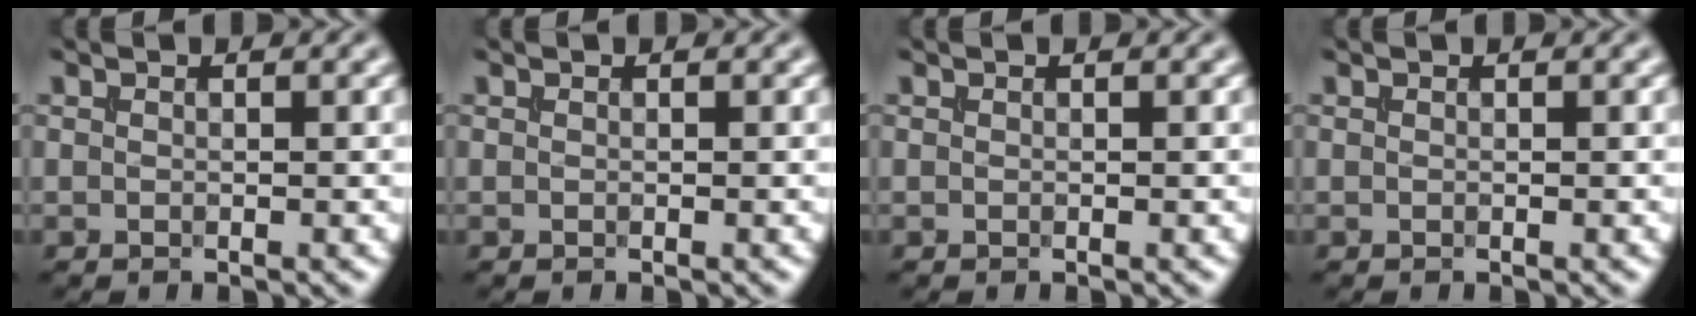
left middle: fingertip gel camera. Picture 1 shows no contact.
{"total": 0.0}
{"total": 0.0}
{"total": 0.0}